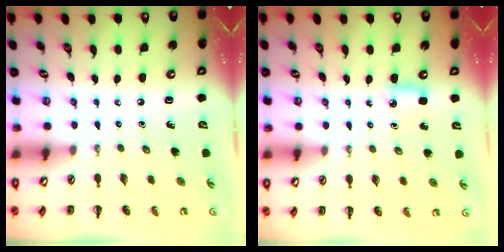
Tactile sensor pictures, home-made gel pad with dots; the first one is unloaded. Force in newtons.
{"total": 4.4, "press": 4.1, "slide": 1.6}